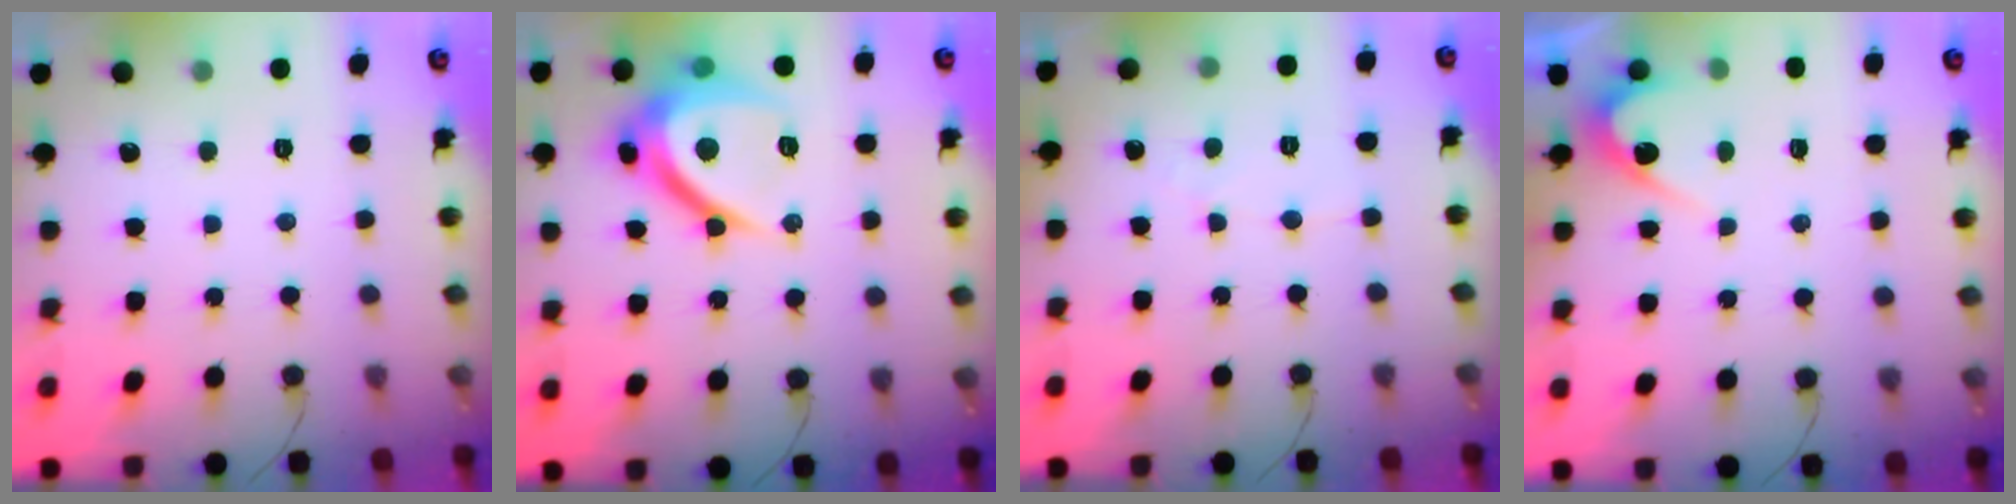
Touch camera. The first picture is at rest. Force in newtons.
{"total": 12.9, "press": 12.9, "slide": 1.5}
{"total": 2.4, "press": 2.4, "slide": 0.2}
{"total": 3.0, "press": 3.0, "slide": 0.3}